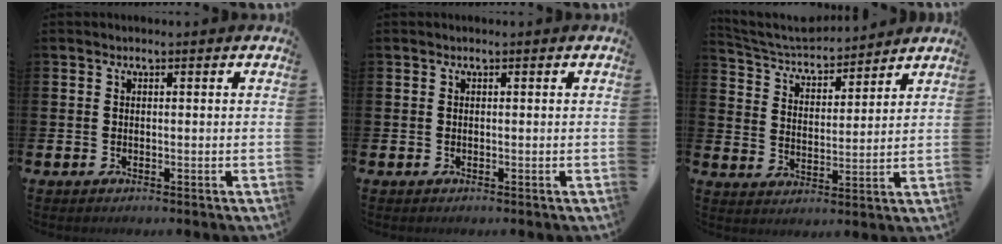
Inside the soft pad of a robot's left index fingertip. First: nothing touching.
{"total": 0.0}
{"total": 5.3, "force": [5.1, 1.3, 0.8], "torque": [-0.045, -0.037, 0.086]}